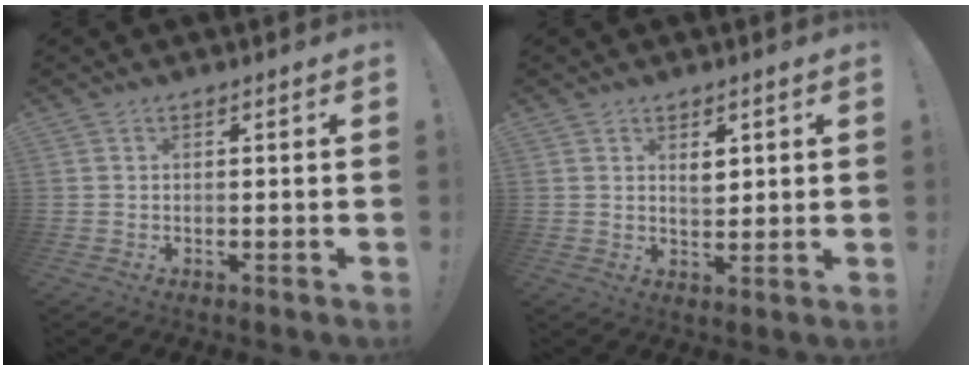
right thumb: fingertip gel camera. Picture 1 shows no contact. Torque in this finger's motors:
{"motor_torque": [-0.17, 0.31, 0.13, 0.39, 0.13]}